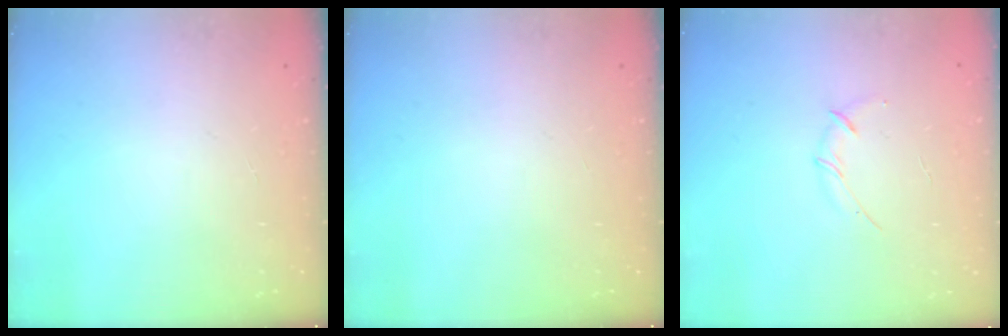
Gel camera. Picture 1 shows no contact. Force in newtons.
{"total": 0.0}
{"total": 3.0, "press": 2.9, "slide": 0.8}